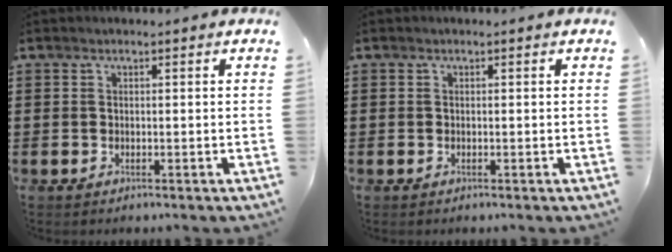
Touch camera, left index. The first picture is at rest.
{"total": 0.0}